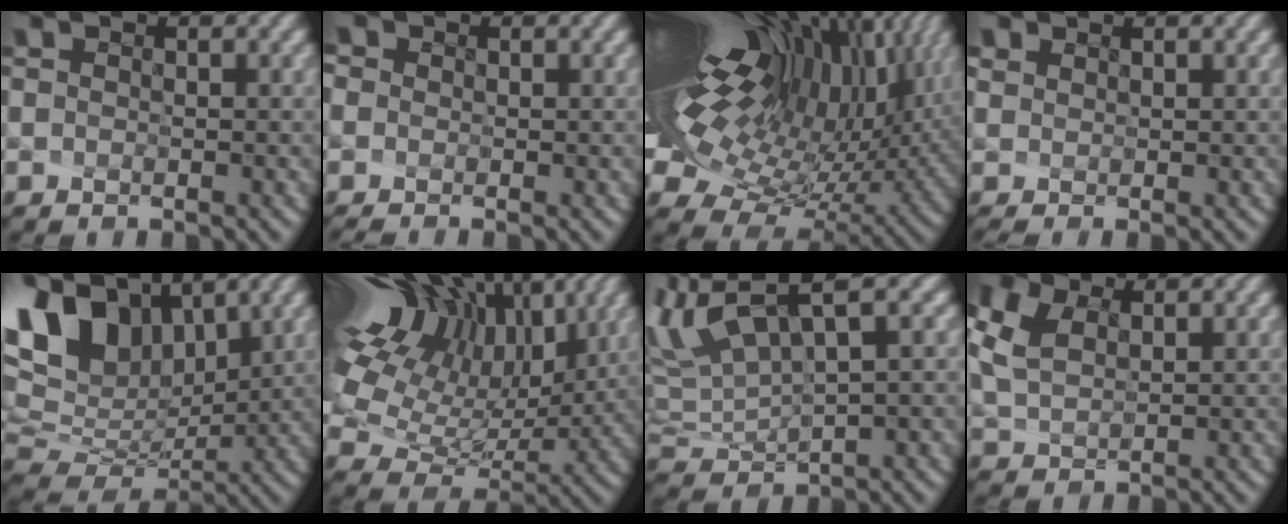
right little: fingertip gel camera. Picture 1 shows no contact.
{"total": 2.2, "force": [-0.1, 1.8, 1.3], "torque": [-0.043, 0.006, 0.002]}
{"total": 18.4, "force": [6.6, 8.1, 15.2], "torque": [-0.291, 0.013, 0.141]}
{"total": 0.9, "force": [0.4, 0.6, 0.5], "torque": [-0.039, -0.004, 0.027]}
{"total": 11.5, "force": [5.4, 6.6, 7.6], "torque": [-0.175, 0.010, 0.125]}
{"total": 18.4, "force": [7.5, 10.0, 13.5], "torque": [-0.272, 0.025, 0.164]}
{"total": 6.5, "force": [4.0, 1.1, 5.0], "torque": [-0.136, 0.007, 0.102]}
{"total": 8.2, "force": [4.0, 5.3, 4.9], "torque": [-0.143, 0.016, 0.094]}